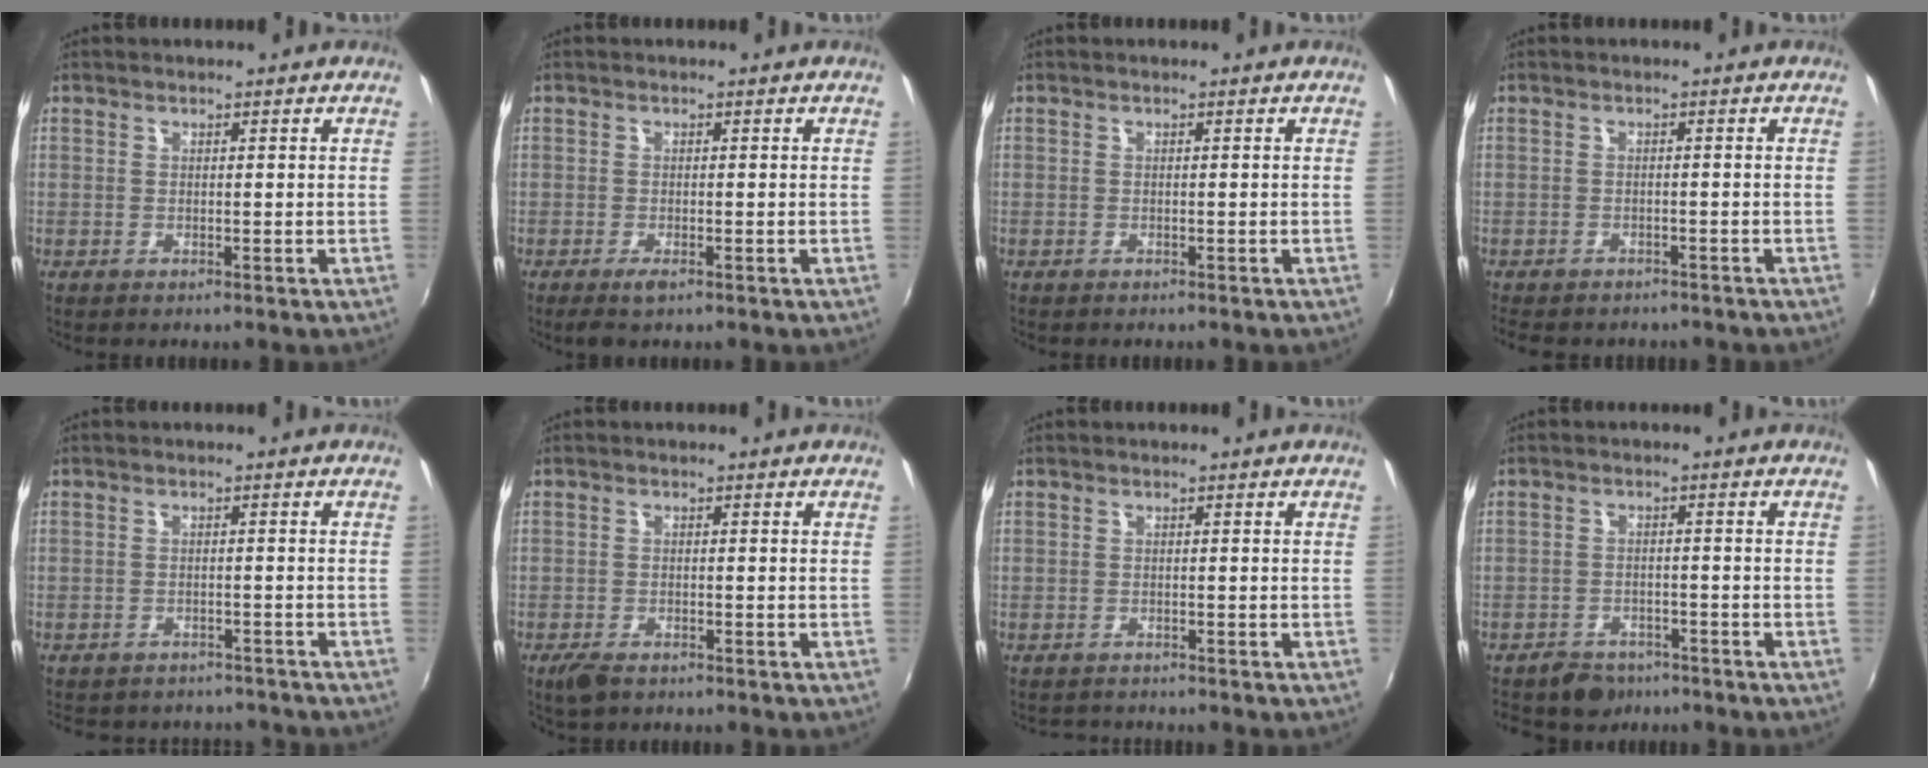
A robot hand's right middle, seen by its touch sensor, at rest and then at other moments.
{"total": 1.9, "force": [-1.3, 0.4, 1.4], "torque": [-0.029, -0.007, -0.023]}
{"total": 0.6, "force": [-0.6, 0.1, 0.2], "torque": [-0.005, -0.001, -0.009]}
{"total": 6.9, "force": [-5.8, 2.5, 2.7], "torque": [-0.065, -0.021, -0.080]}
{"total": 9.9, "force": [-8.7, 3.7, 2.9], "torque": [-0.072, -0.007, -0.113]}
{"total": 3.3, "force": [-2.5, 1.5, 1.7], "torque": [-0.043, -0.010, -0.046]}
{"total": 2.0, "force": [-1.9, 0.6, 0.0], "torque": [-0.007, -0.002, -0.032]}
{"total": 5.6, "force": [-4.6, 3.2, 0.7], "torque": [-0.030, 0.007, -0.071]}